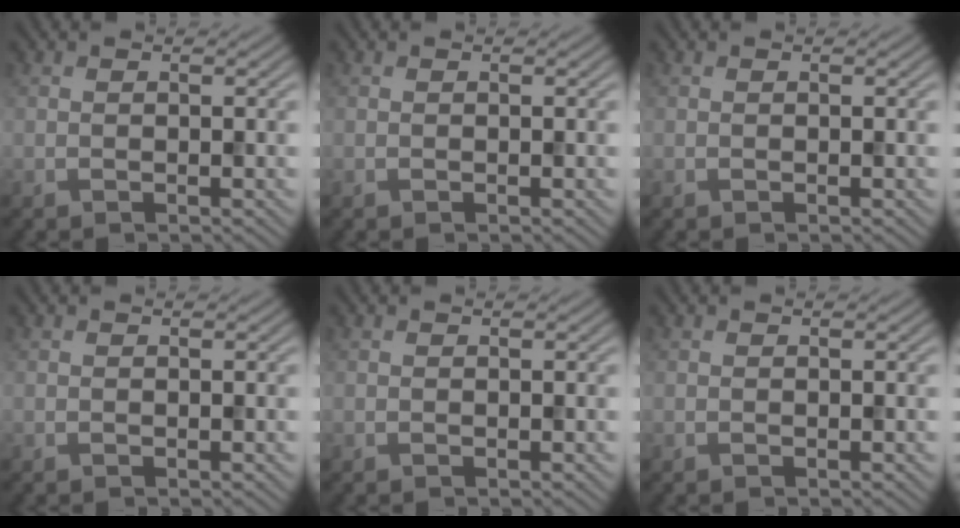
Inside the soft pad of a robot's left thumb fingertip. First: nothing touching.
{"total": 0.0}
{"total": 0.0}
{"total": 0.0}
{"total": 0.0}
{"total": 0.0}